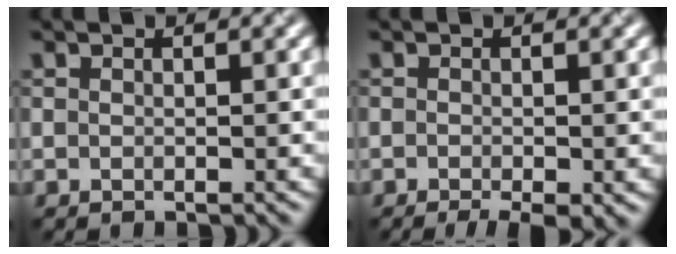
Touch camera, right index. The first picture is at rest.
{"total": 2.9, "force": [-1.6, 0.7, 2.3], "torque": [-0.032, -0.003, -0.022]}